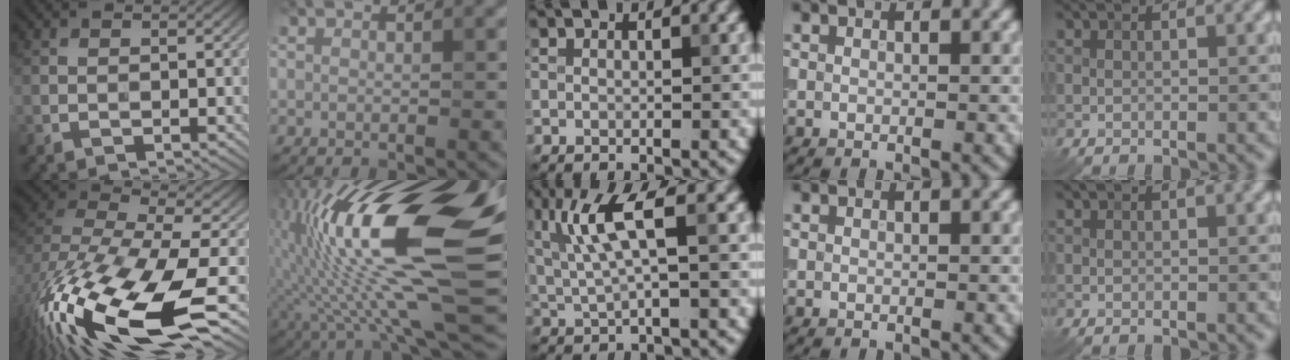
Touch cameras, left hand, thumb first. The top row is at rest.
{"thumb": {"total": 19.2, "force": [-8.6, 8.5, 14.9], "torque": [-0.338, -0.072, -0.126]}, "index": {"total": 19.0, "force": [1.2, 5.6, 18.1], "torque": [-0.318, 0.024, 0.011]}, "middle": {"total": 5.3, "force": [1.4, 1.1, 5.0], "torque": [-0.108, 0.002, 0.030]}}